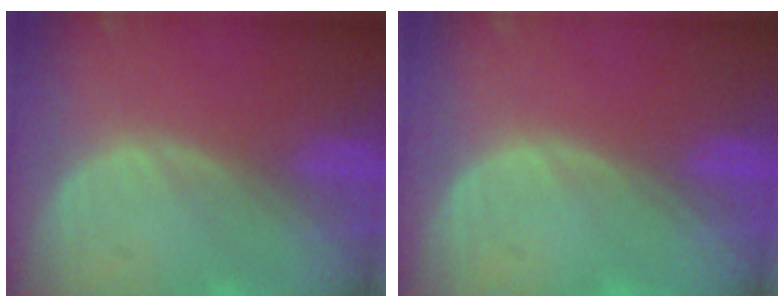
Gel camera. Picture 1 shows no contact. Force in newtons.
{"total": 0.0}